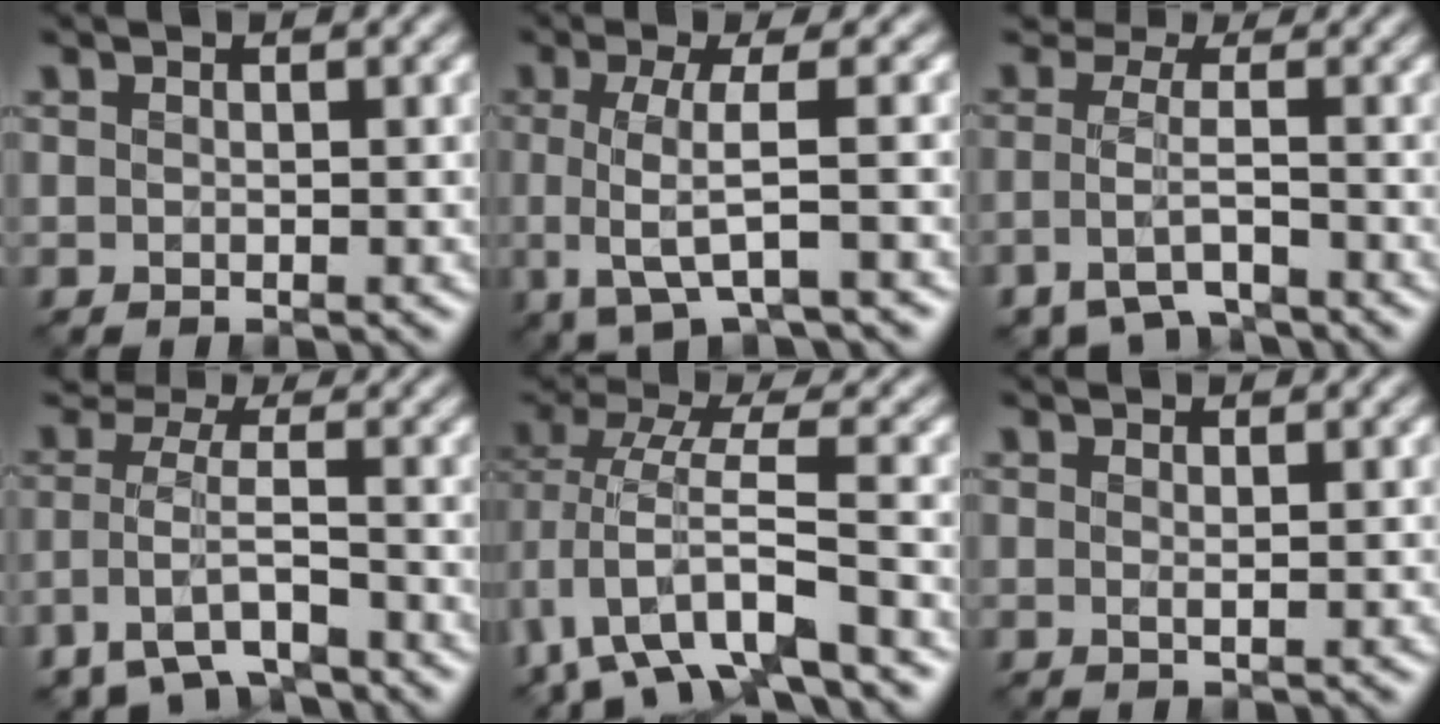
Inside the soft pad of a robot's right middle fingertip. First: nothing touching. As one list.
[{"total": 4.7, "force": [-0.6, 1.1, 4.5], "torque": [-0.089, -0.006, -0.013]}, {"total": 3.7, "force": [-2.7, 1.5, 2.1], "torque": [-0.043, -0.010, -0.049]}, {"total": 5.4, "force": [-3.9, 2.3, 2.8], "torque": [-0.054, -0.003, -0.077]}, {"total": 6.1, "force": [-3.0, 2.5, 4.6], "torque": [-0.082, -0.009, -0.056]}, {"total": 0.5, "force": [0.2, -0.1, 0.4], "torque": [-0.008, -0.002, 0.005]}]